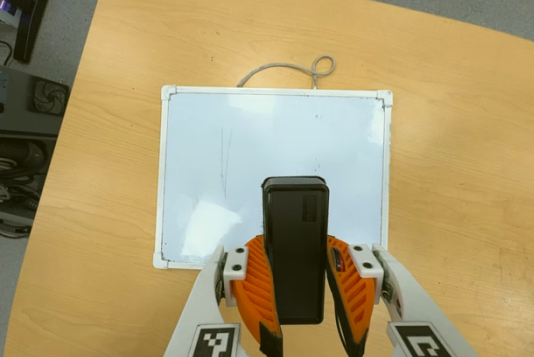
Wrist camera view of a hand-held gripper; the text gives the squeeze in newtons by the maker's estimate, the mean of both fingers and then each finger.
{"total": 10.2, "left": 8.2, "right": 12.1}